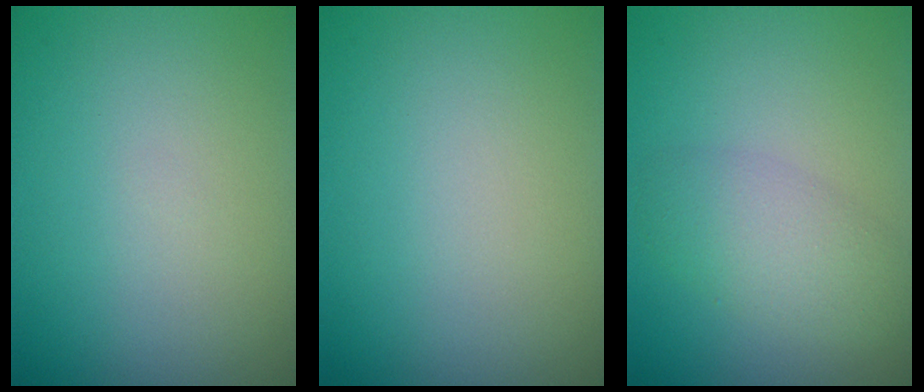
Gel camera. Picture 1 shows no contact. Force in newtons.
{"total": 0.0}
{"total": 3.5, "press": 3.5, "slide": 0.1}